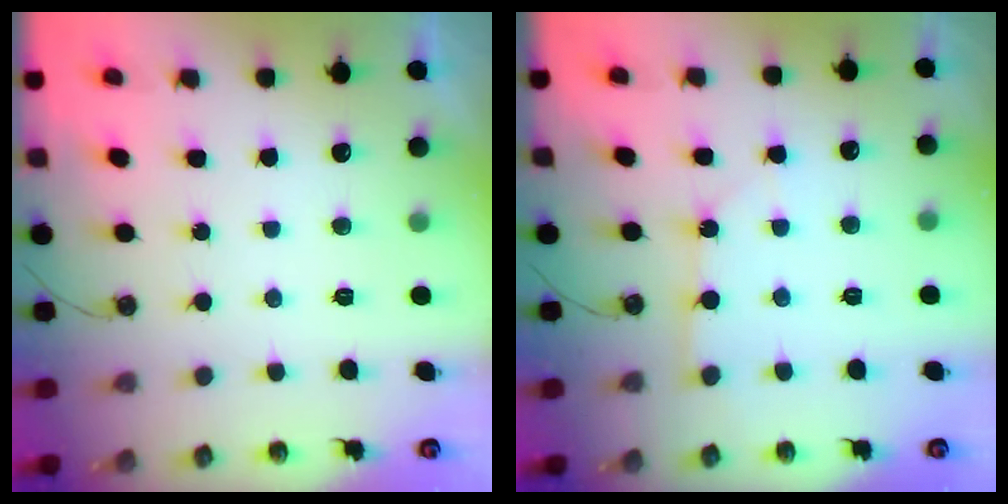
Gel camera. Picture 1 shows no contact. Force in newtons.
{"total": 3.2, "press": 3.2, "slide": 0.3}